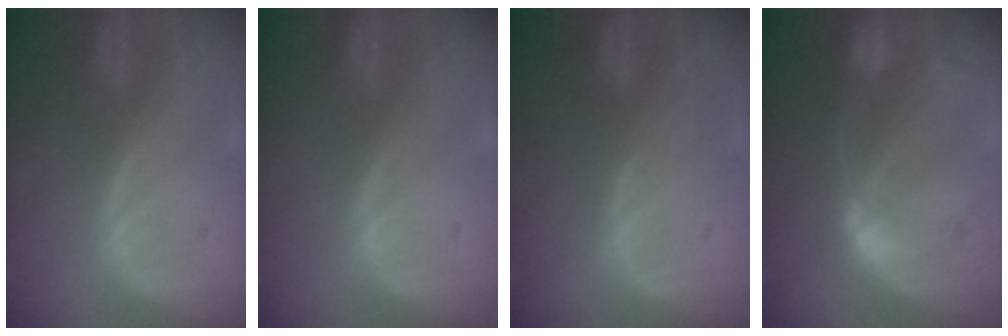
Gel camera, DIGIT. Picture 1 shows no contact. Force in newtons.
{"total": 0.0}
{"total": 0.0}
{"total": 7.5, "press": 6.6, "slide": 3.7}